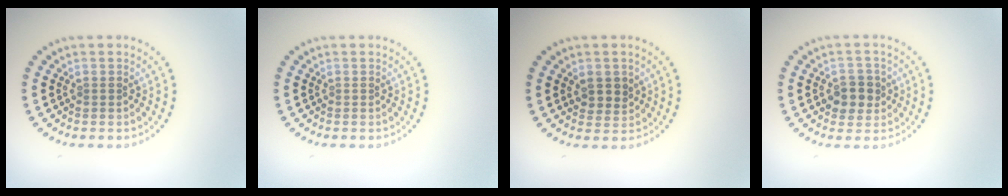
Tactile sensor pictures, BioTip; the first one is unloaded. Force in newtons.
{"total": 0.0}
{"total": 2.0, "press": 1.8, "slide": 0.7}
{"total": 2.8, "press": 2.7, "slide": 0.7}